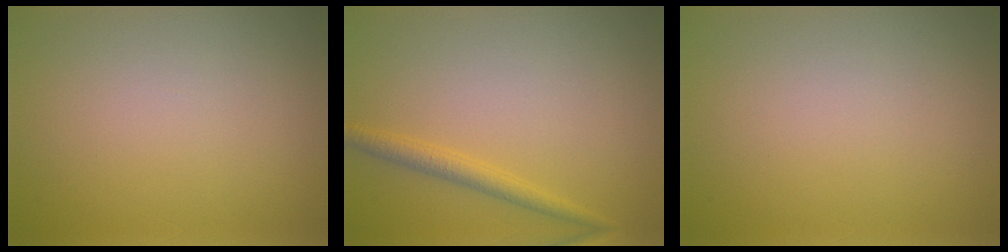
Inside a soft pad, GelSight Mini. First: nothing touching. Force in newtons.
{"total": 1.9, "press": 1.9, "slide": 0.1}
{"total": 0.0}